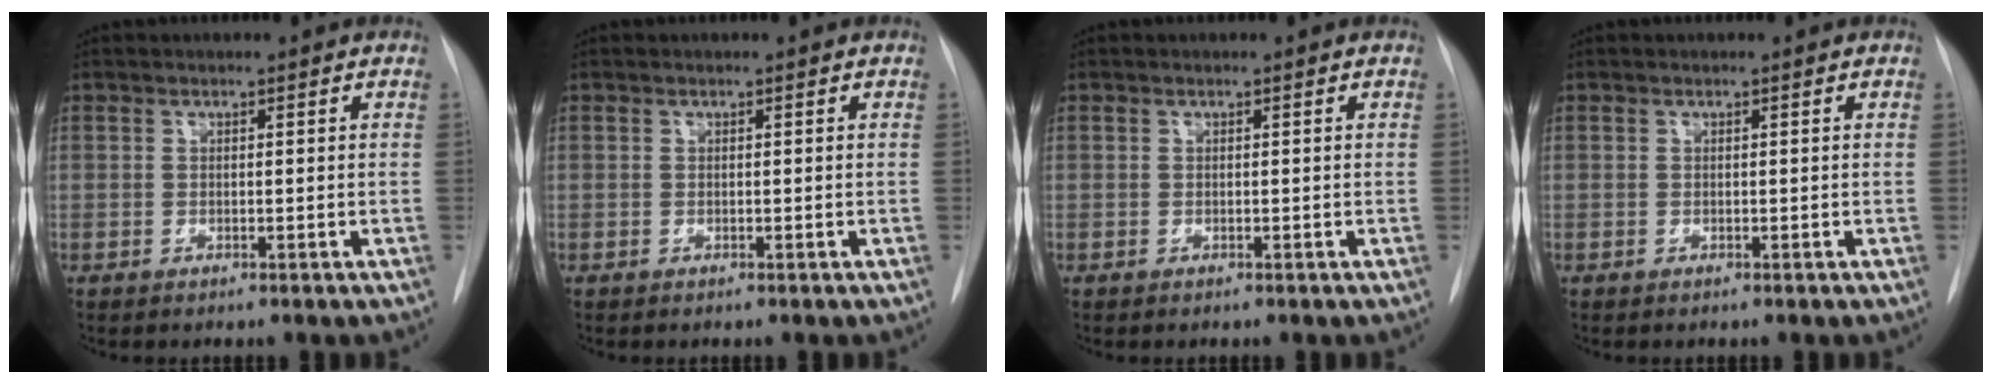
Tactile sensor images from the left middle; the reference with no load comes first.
{"total": 0.0}
{"total": 0.0}
{"total": 0.0}